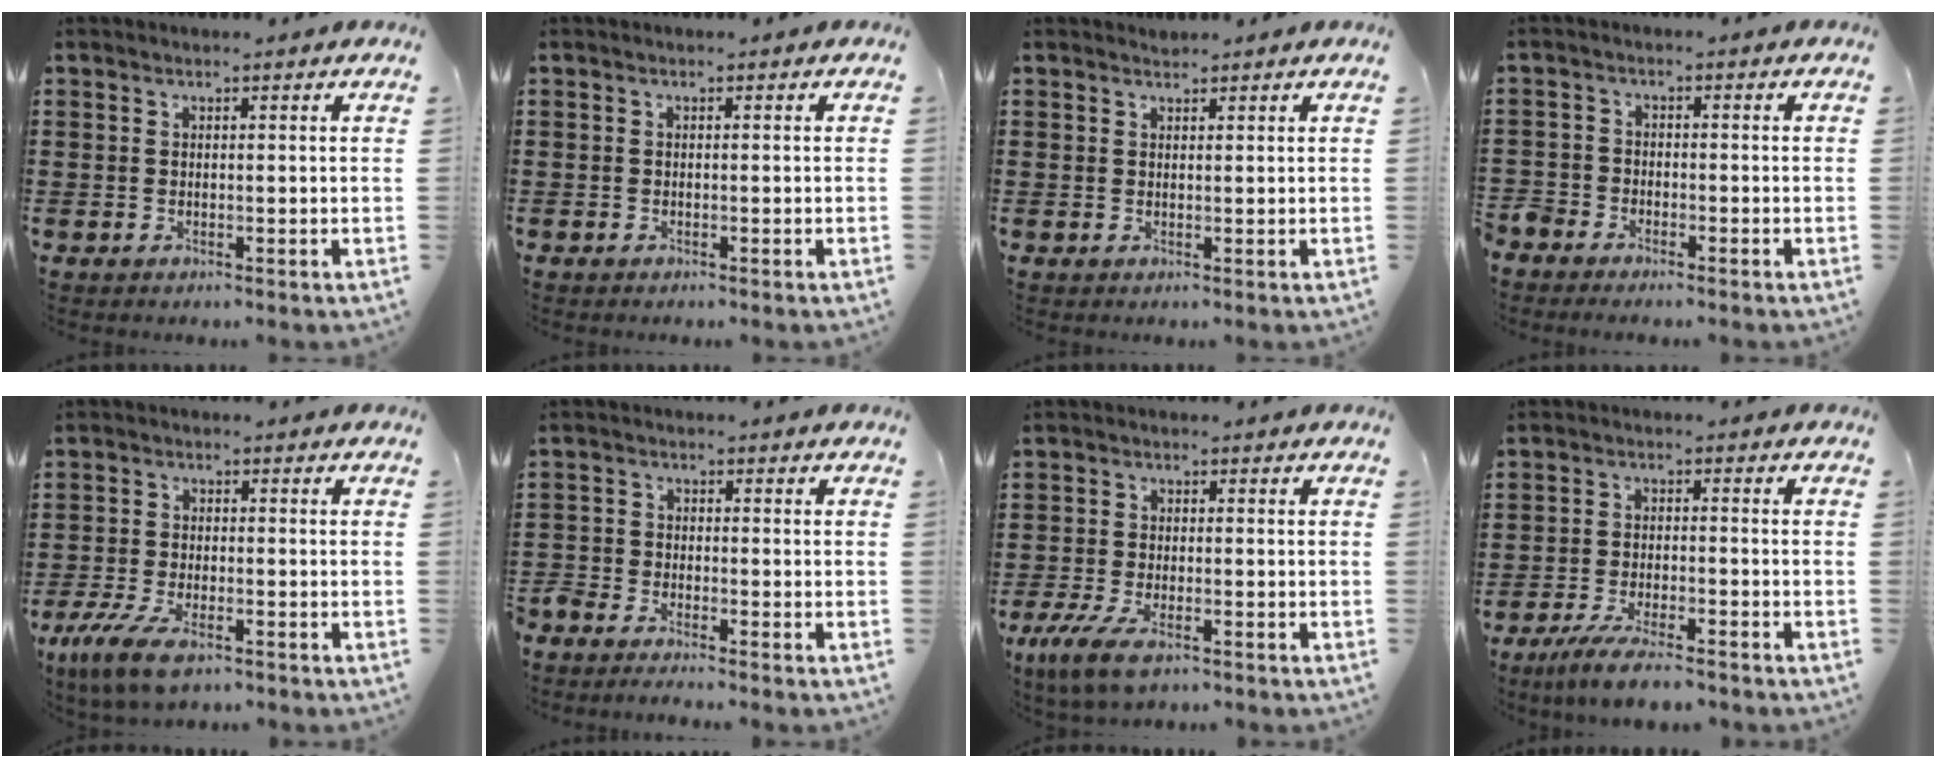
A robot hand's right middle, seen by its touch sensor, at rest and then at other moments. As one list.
[{"total": 0.0}, {"total": 0.7, "force": [0.7, 0.1, -0.1], "torque": [0.002, 0.000, 0.014]}, {"total": 2.5, "force": [-2.4, 0.8, -0.1], "torque": [-0.019, -0.003, -0.058]}, {"total": 6.2, "force": [-4.2, 2.0, 4.2], "torque": [-0.102, -0.009, -0.081]}, {"total": 2.6, "force": [-2.6, 0.3, 0.1], "torque": [-0.014, 0.000, -0.058]}, {"total": 5.3, "force": [-3.5, 1.7, 3.5], "torque": [-0.085, -0.009, -0.069]}, {"total": 5.1, "force": [-4.4, 0.4, 2.6], "torque": [-0.062, -0.011, -0.086]}]